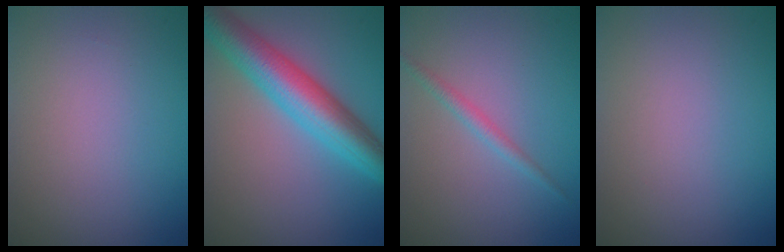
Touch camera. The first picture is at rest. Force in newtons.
{"total": 7.6, "press": 7.6, "slide": 0.3}
{"total": 1.4, "press": 1.4, "slide": 0.0}
{"total": 0.0}